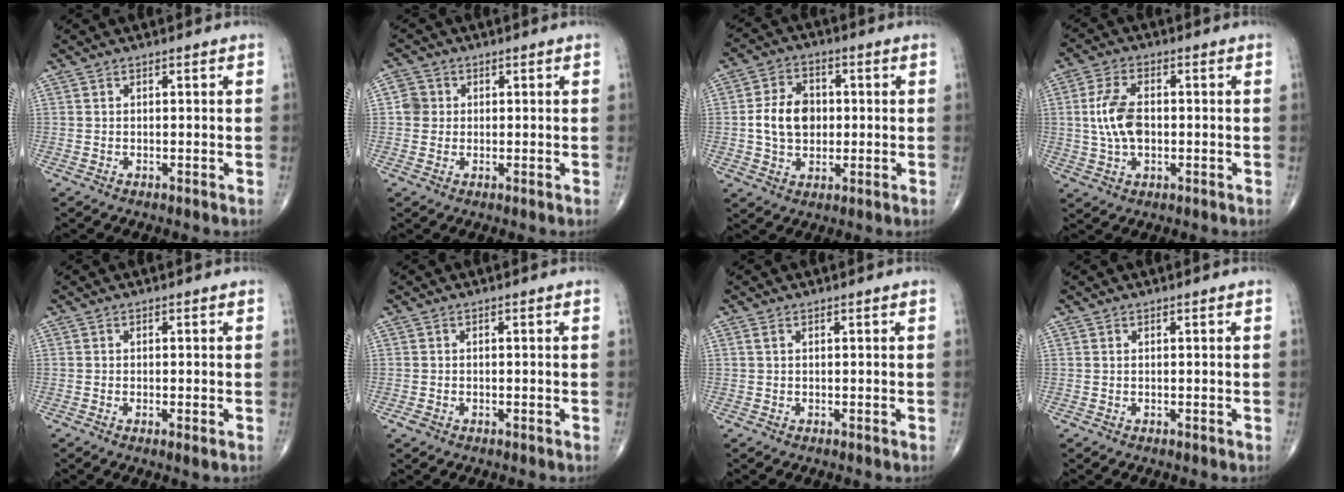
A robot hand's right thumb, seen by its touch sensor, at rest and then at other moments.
{"total": 3.4, "force": [0.3, 3.2, 0.9], "torque": [0.003, 0.004, 0.000]}
{"total": 9.6, "force": [0.1, 7.1, 6.4], "torque": [-0.093, 0.011, -0.001]}
{"total": 8.5, "force": [0.1, 4.9, 7.0], "torque": [-0.140, 0.006, 0.002]}
{"total": 1.6, "force": [-0.5, 0.2, 1.5], "torque": [-0.033, -0.007, -0.011]}
{"total": 1.2, "force": [-0.6, 0.8, 0.6], "torque": [-0.016, 0.002, -0.011]}
{"total": 0.7, "force": [0.2, 0.3, 0.6], "torque": [-0.015, 0.007, 0.004]}
{"total": 0.0}